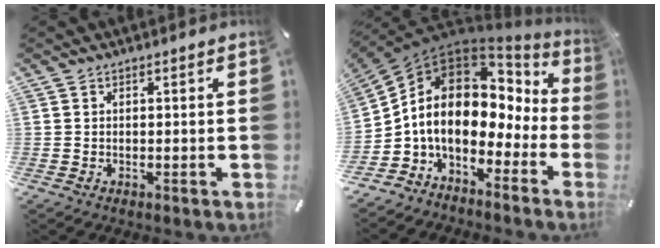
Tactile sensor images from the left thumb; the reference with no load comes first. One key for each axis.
{"total": 13.0, "fx": 0.1, "fy": 9.1, "fz": 9.3, "tx": -0.177, "ty": -0.018, "tz": -0.001}